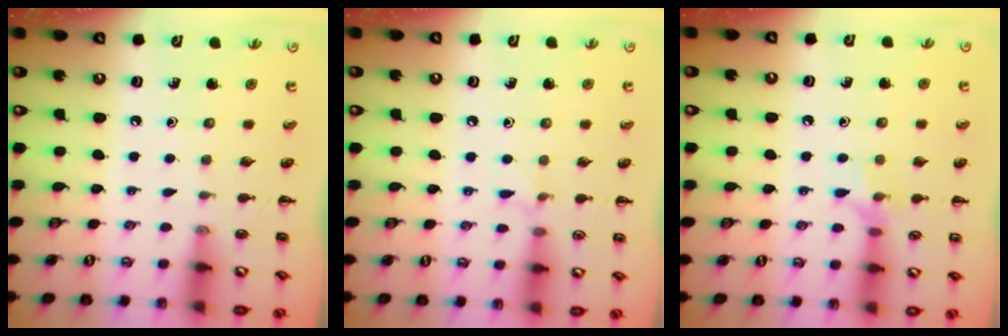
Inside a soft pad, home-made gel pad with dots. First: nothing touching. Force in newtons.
{"total": 4.5, "press": 4.2, "slide": 1.5}
{"total": 7.2, "press": 7.0, "slide": 1.5}